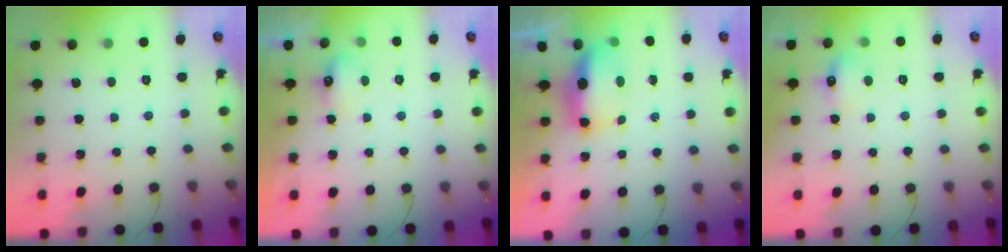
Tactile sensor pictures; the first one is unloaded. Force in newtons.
{"total": 4.3, "press": 4.2, "slide": 1.2}
{"total": 7.4, "press": 7.4, "slide": 0.6}
{"total": 6.0, "press": 5.9, "slide": 1.2}